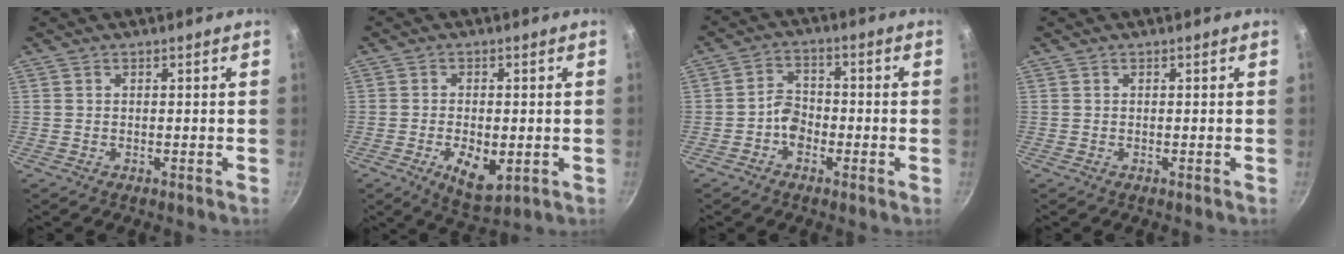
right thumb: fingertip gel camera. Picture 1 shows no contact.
{"total": 7.7, "force": [-2.0, 3.8, 6.4], "torque": [-0.097, -0.002, -0.021]}
{"total": 4.3, "force": [-1.9, 3.1, 2.3], "torque": [-0.018, 0.025, -0.039]}
{"total": 0.0}